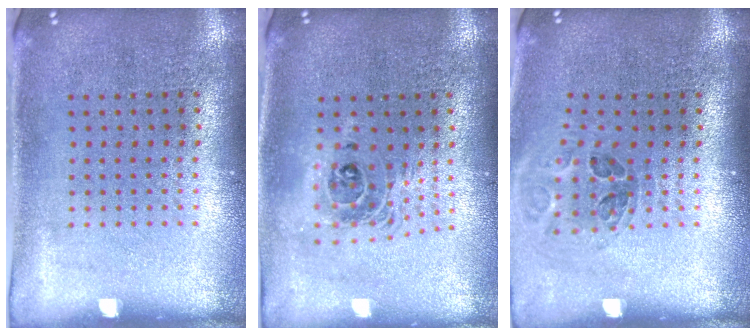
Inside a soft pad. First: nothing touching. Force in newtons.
{"total": 1.7, "press": 1.4, "slide": 1.0}
{"total": 1.0, "press": 1.0, "slide": 0.1}